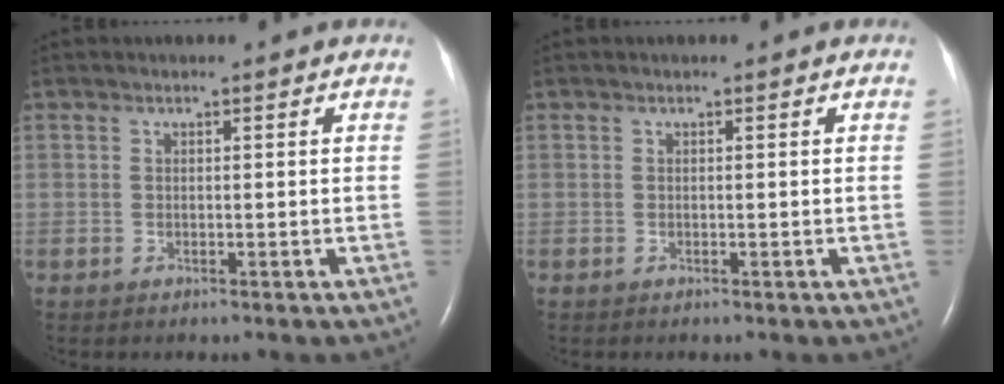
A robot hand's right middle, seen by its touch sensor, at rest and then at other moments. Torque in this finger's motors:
{"motor_torque": [-0.05, 0.09, 0.00, 0.01]}